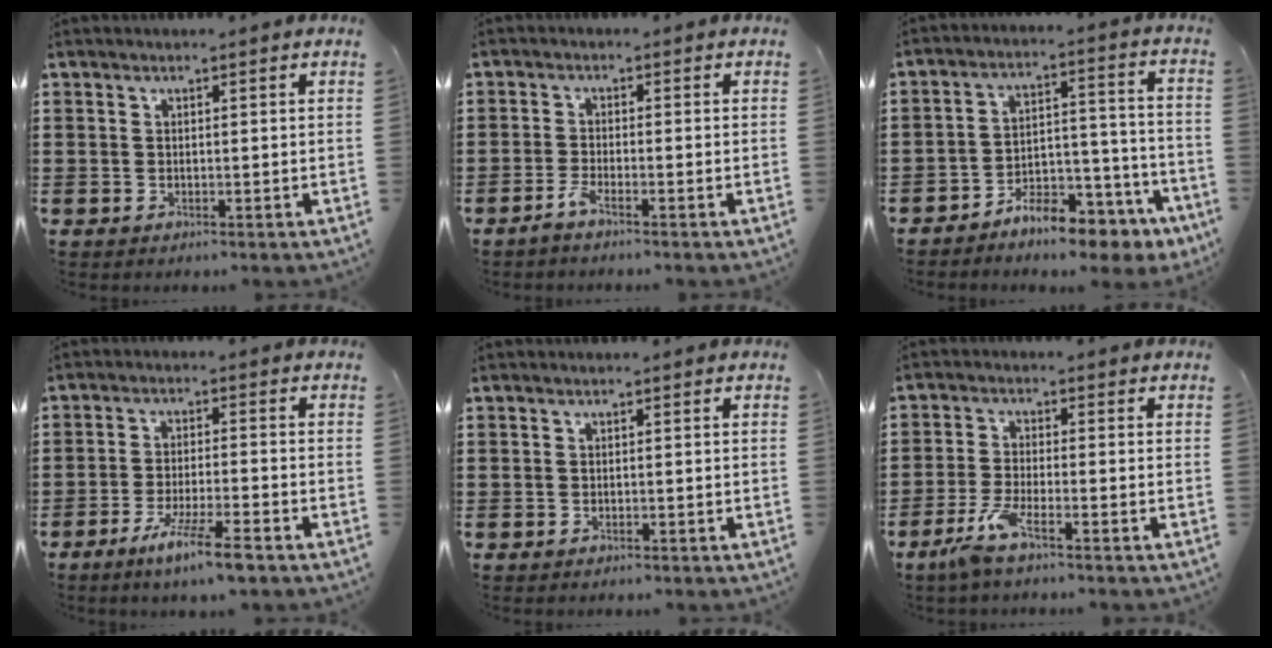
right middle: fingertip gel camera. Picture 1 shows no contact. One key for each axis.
{"total": 2.1, "fx": -1.5, "fy": 0.1, "fz": 1.4, "tx": -0.041, "ty": -0.004, "tz": -0.033}
{"total": 8.3, "fx": -7.6, "fy": 2.2, "fz": 2.5, "tx": -0.027, "ty": 0.032, "tz": -0.139}
{"total": 6.7, "fx": -4.8, "fy": 0.0, "fz": 4.7, "tx": -0.084, "ty": -0.012, "tz": -0.086}
{"total": 0.0}
{"total": 4.7, "fx": -3.1, "fy": 0.4, "fz": 3.5, "tx": -0.085, "ty": -0.012, "tz": -0.063}